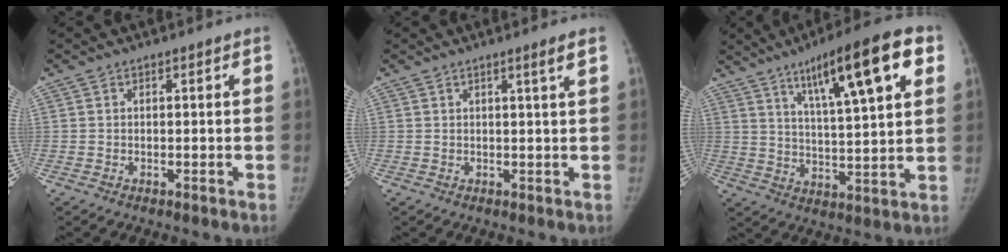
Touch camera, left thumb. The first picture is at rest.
{"total": 1.9, "force": [1.1, -0.4, 1.5], "torque": [-0.025, -0.010, 0.019]}
{"total": 18.6, "force": [8.7, 4.2, 15.9], "torque": [-0.218, -0.018, 0.134]}